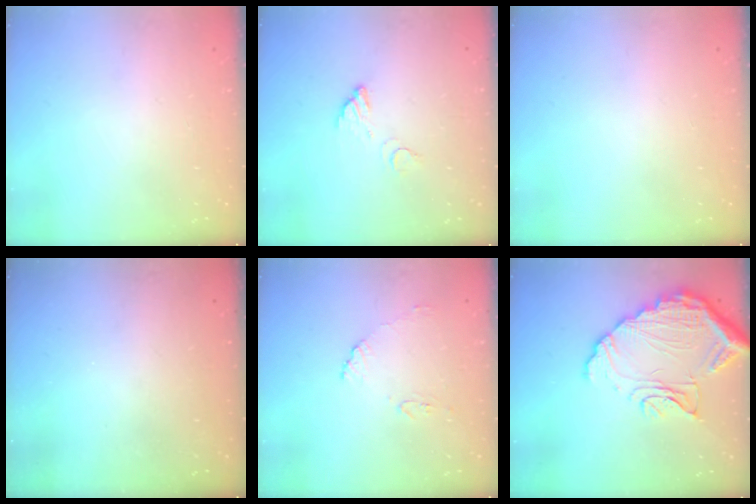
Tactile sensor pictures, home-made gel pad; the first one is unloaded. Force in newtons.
{"total": 3.5, "press": 3.5, "slide": 0.2}
{"total": 0.0}
{"total": 3.3, "press": 3.3, "slide": 0.1}
{"total": 8.2, "press": 8.1, "slide": 0.8}
{"total": 15.5, "press": 15.4, "slide": 1.2}